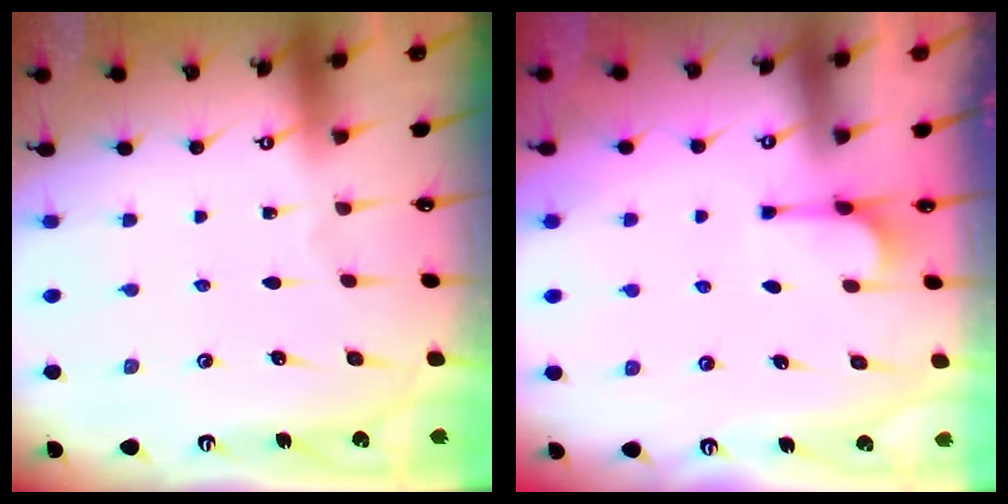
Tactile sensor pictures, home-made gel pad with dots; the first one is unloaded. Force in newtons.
{"total": 2.9, "press": 2.7, "slide": 1.1}